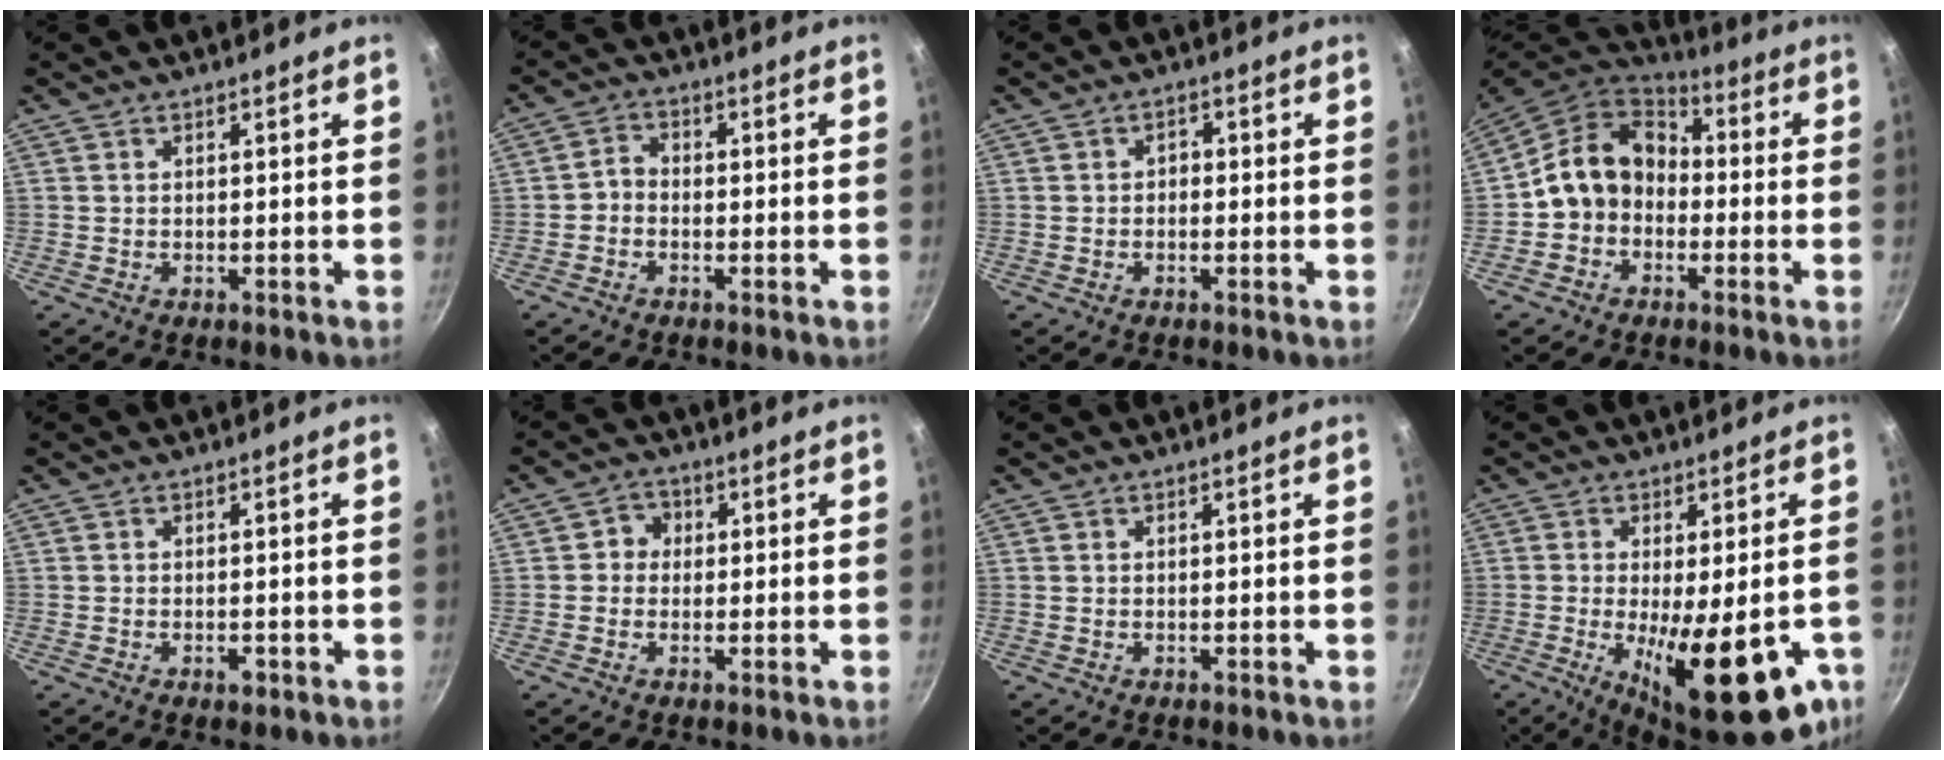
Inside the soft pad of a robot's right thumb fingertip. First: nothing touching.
{"total": 2.6, "force": [-1.2, 1.9, 1.3], "torque": [-0.024, 0.022, -0.030]}
{"total": 1.6, "force": [-0.4, 1.3, 0.8], "torque": [-0.009, 0.008, -0.010]}
{"total": 12.7, "force": [-1.2, 10.4, 7.1], "torque": [-0.093, 0.047, -0.038]}
{"total": 1.5, "force": [-0.7, 0.8, 1.1], "torque": [-0.015, 0.006, -0.011]}
{"total": 3.4, "force": [0.1, 3.2, 1.1], "torque": [0.009, 0.007, -0.007]}
{"total": 0.0}
{"total": 20.6, "force": [-6.5, 6.9, 18.3], "torque": [-0.233, -0.018, -0.077]}